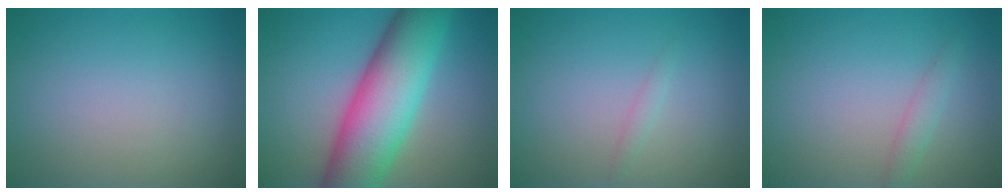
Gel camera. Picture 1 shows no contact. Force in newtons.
{"total": 11.7, "press": 11.7, "slide": 0.1}
{"total": 0.7, "press": 0.7, "slide": 0.0}
{"total": 1.4, "press": 1.4, "slide": 0.0}